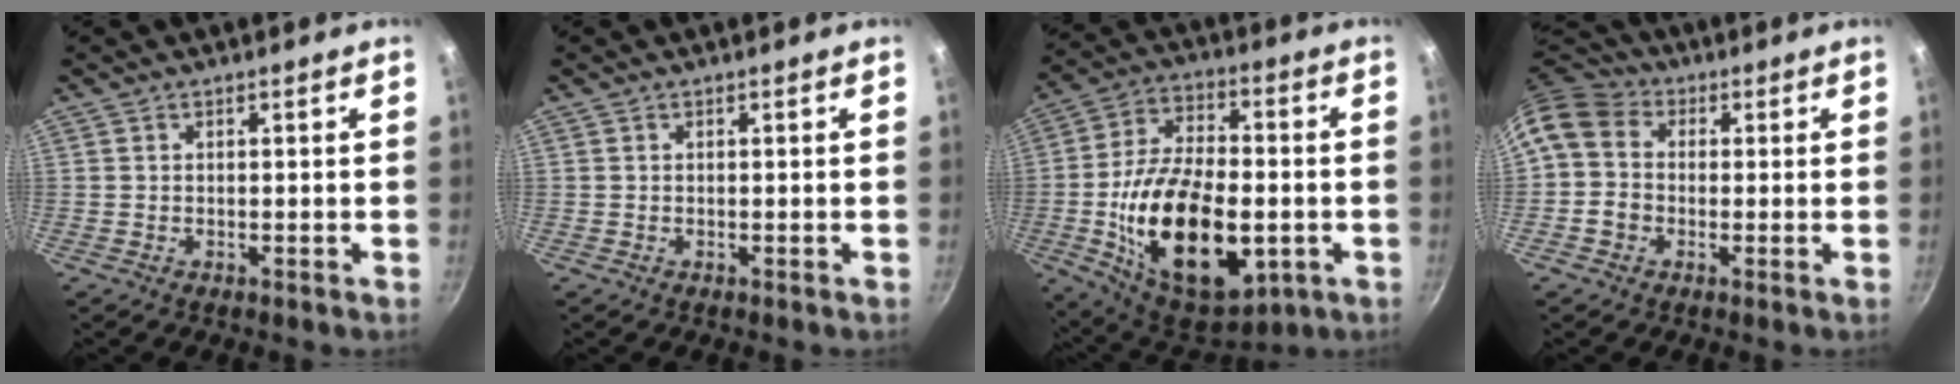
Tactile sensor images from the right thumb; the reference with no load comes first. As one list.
[{"total": 0.0}, {"total": 25.9, "force": [-4.9, 14.3, 21.0], "torque": [-0.348, 0.016, -0.070]}, {"total": 9.6, "force": [0.1, 8.1, 5.1], "torque": [-0.074, 0.019, -0.016]}]